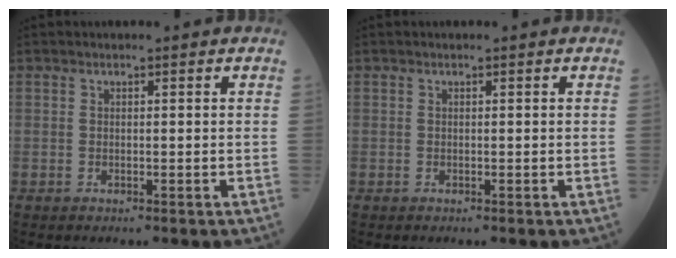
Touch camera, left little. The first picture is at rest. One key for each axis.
{"total": 0.0}